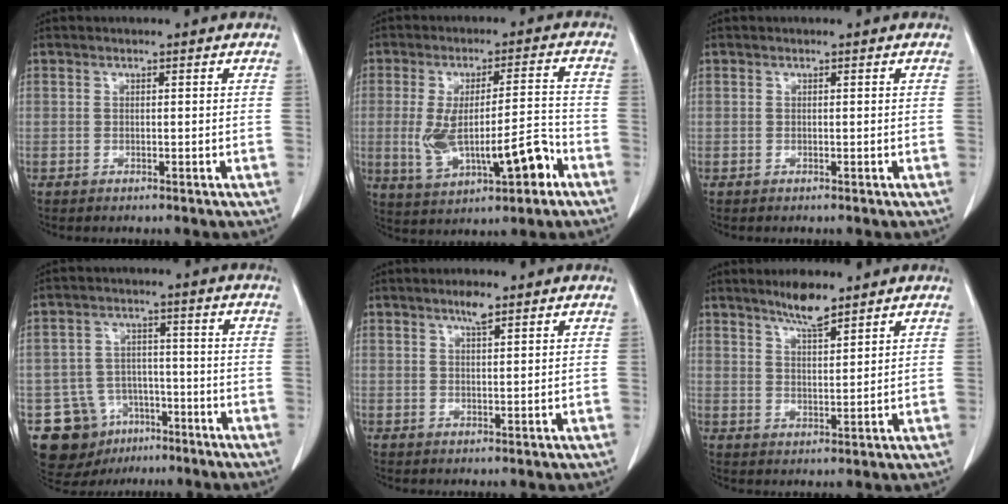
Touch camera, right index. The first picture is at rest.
{"total": 12.2, "force": [-3.5, 3.4, 11.2], "torque": [-0.203, 0.015, -0.041]}
{"total": 0.0}
{"total": 11.4, "force": [-6.1, 9.1, 2.9], "torque": [-0.056, 0.032, -0.086]}
{"total": 2.4, "force": [1.7, 0.4, 1.7], "torque": [-0.033, 0.002, 0.029]}
{"total": 5.2, "force": [4.2, 0.7, 2.9], "torque": [-0.055, 0.000, 0.075]}